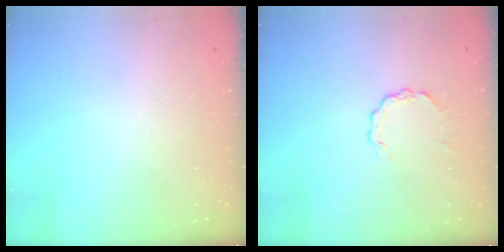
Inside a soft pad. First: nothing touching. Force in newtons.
{"total": 2.7, "press": 2.7, "slide": 0.3}